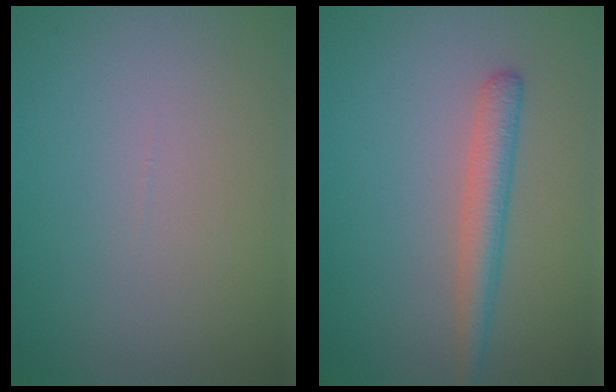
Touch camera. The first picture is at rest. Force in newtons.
{"total": 2.8, "press": 2.8, "slide": 0.1}